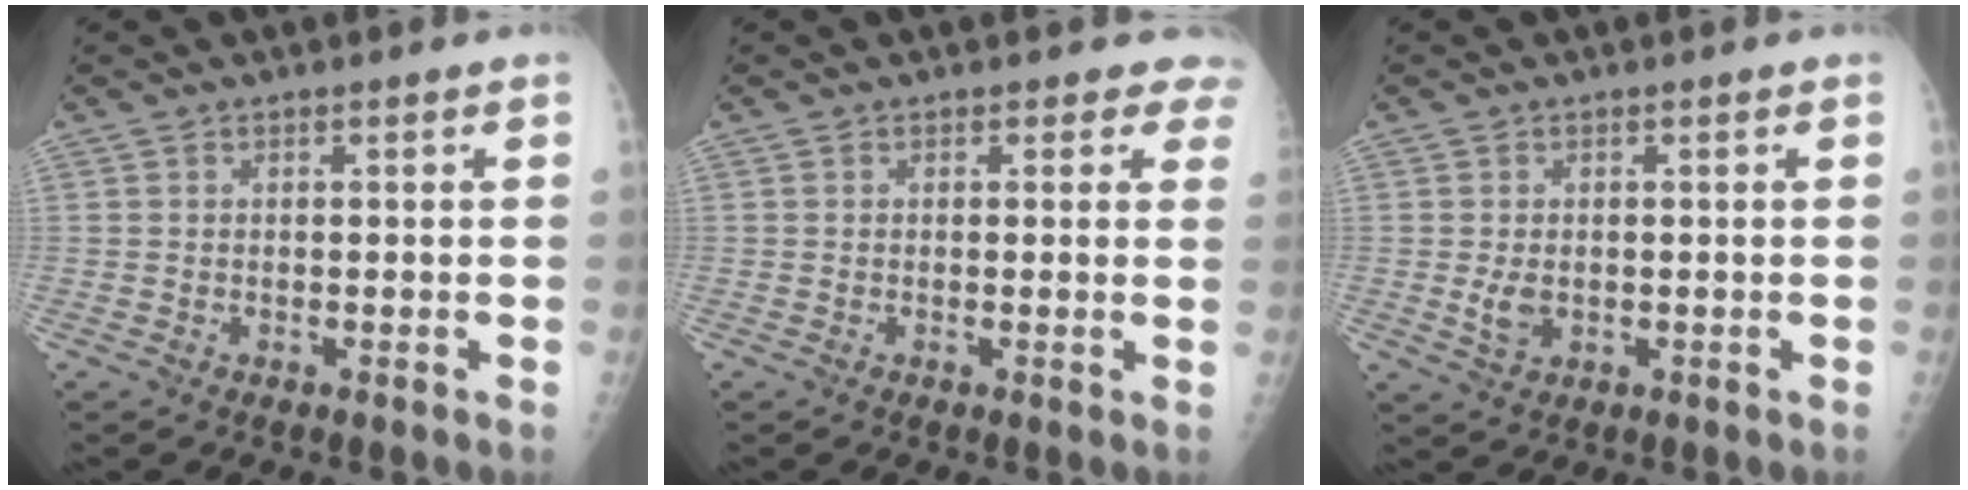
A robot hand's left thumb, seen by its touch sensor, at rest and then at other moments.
{"total": 3.4, "force": [2.9, 1.8, 0.5], "torque": [0.031, -0.012, 0.009]}
{"total": 2.9, "force": [-0.2, 2.0, 2.1], "torque": [-0.038, -0.006, 0.003]}